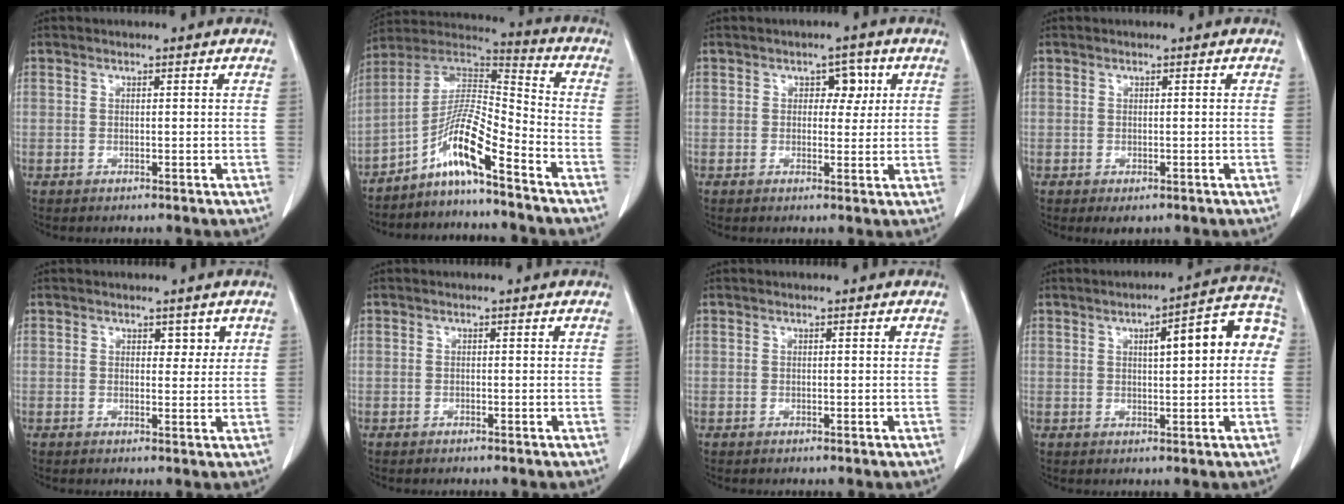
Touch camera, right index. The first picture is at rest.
{"total": 10.6, "force": [-6.6, 0.8, 8.3], "torque": [-0.160, 0.022, -0.125]}
{"total": 3.4, "force": [1.1, 2.2, 2.4], "torque": [-0.023, 0.010, 0.014]}
{"total": 1.6, "force": [-0.9, 0.9, 0.9], "torque": [-0.009, -0.001, -0.005]}
{"total": 2.1, "force": [1.1, 1.3, 1.1], "torque": [-0.008, -0.004, 0.015]}
{"total": 0.0}
{"total": 0.0}
{"total": 10.3, "force": [2.0, 2.4, 9.8], "torque": [-0.126, 0.036, 0.021]}